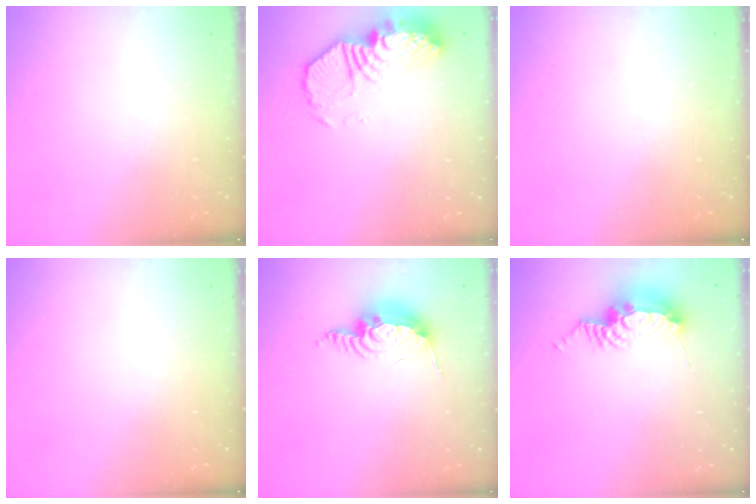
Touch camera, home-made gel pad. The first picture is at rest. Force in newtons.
{"total": 14.0, "press": 14.0, "slide": 1.0}
{"total": 0.0}
{"total": 0.0}
{"total": 12.4, "press": 12.4, "slide": 0.8}
{"total": 15.7, "press": 11.6, "slide": 10.6}